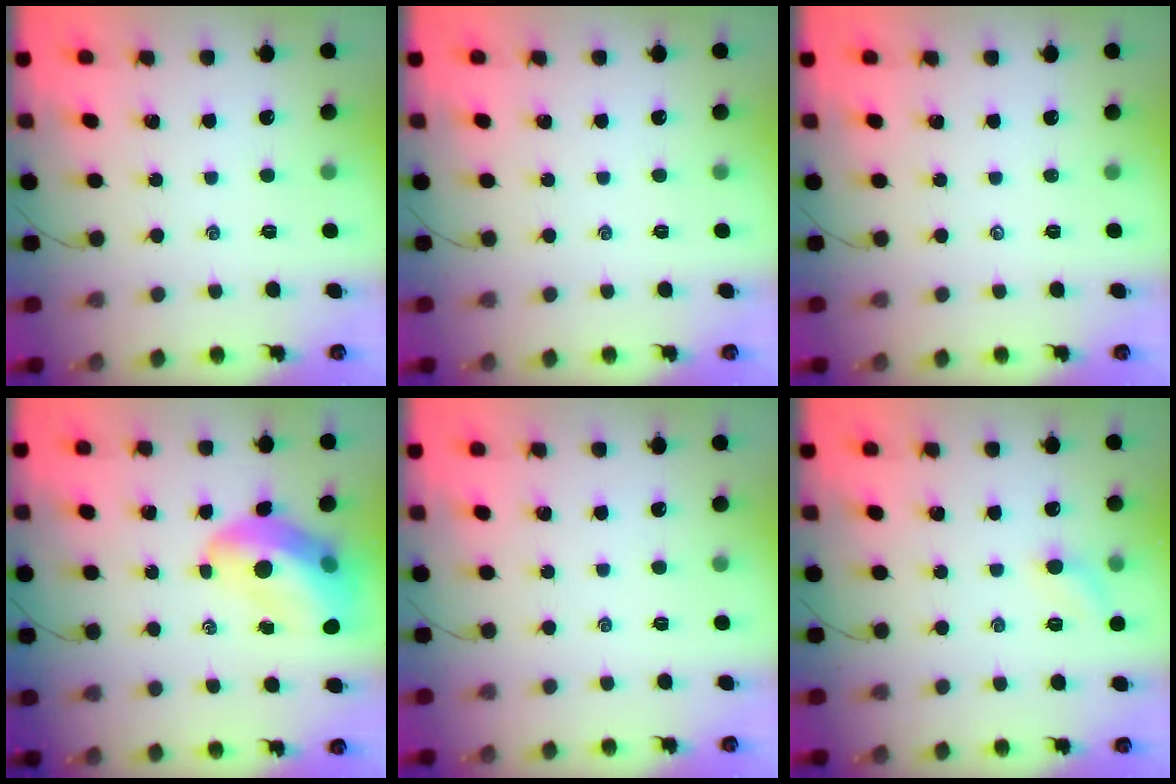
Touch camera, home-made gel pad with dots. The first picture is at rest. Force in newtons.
{"total": 0.0}
{"total": 0.0}
{"total": 14.2, "press": 13.6, "slide": 4.1}
{"total": 0.0}
{"total": 6.9, "press": 6.7, "slide": 1.6}